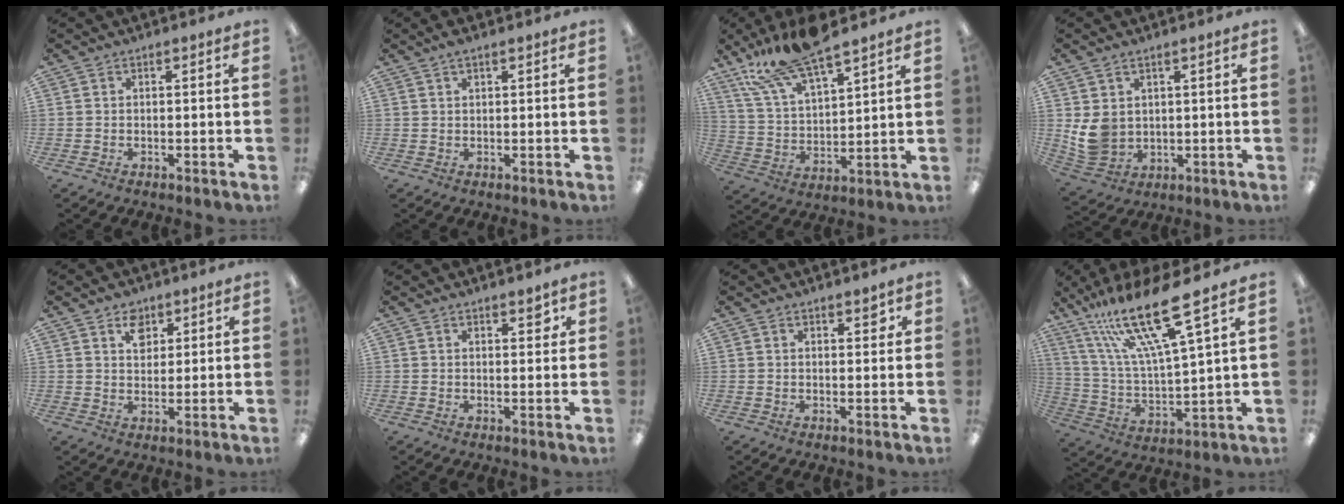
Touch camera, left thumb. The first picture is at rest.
{"total": 1.8, "force": [1.3, 0.6, 1.2], "torque": [-0.026, 0.003, 0.023]}
{"total": 16.0, "force": [12.9, 4.3, 8.5], "torque": [-0.173, -0.062, 0.227]}
{"total": 7.5, "force": [2.0, 6.0, 4.1], "torque": [-0.086, -0.004, 0.042]}
{"total": 5.7, "force": [3.5, 4.0, 1.9], "torque": [-0.012, -0.010, 0.058]}
{"total": 2.5, "force": [1.9, 1.0, 1.2], "torque": [-0.002, -0.008, 0.028]}
{"total": 2.2, "force": [1.7, 0.9, 1.0], "torque": [-0.006, -0.006, 0.027]}
{"total": 21.3, "force": [14.8, 3.9, 14.8], "torque": [-0.295, -0.085, 0.240]}